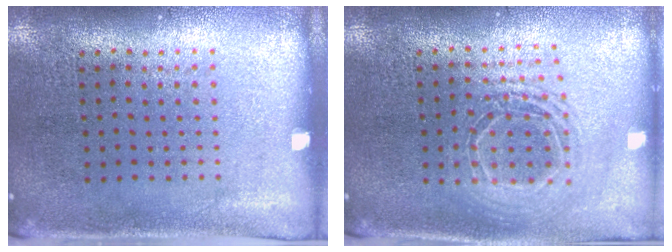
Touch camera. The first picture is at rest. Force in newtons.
{"total": 1.7, "press": 1.4, "slide": 0.9}